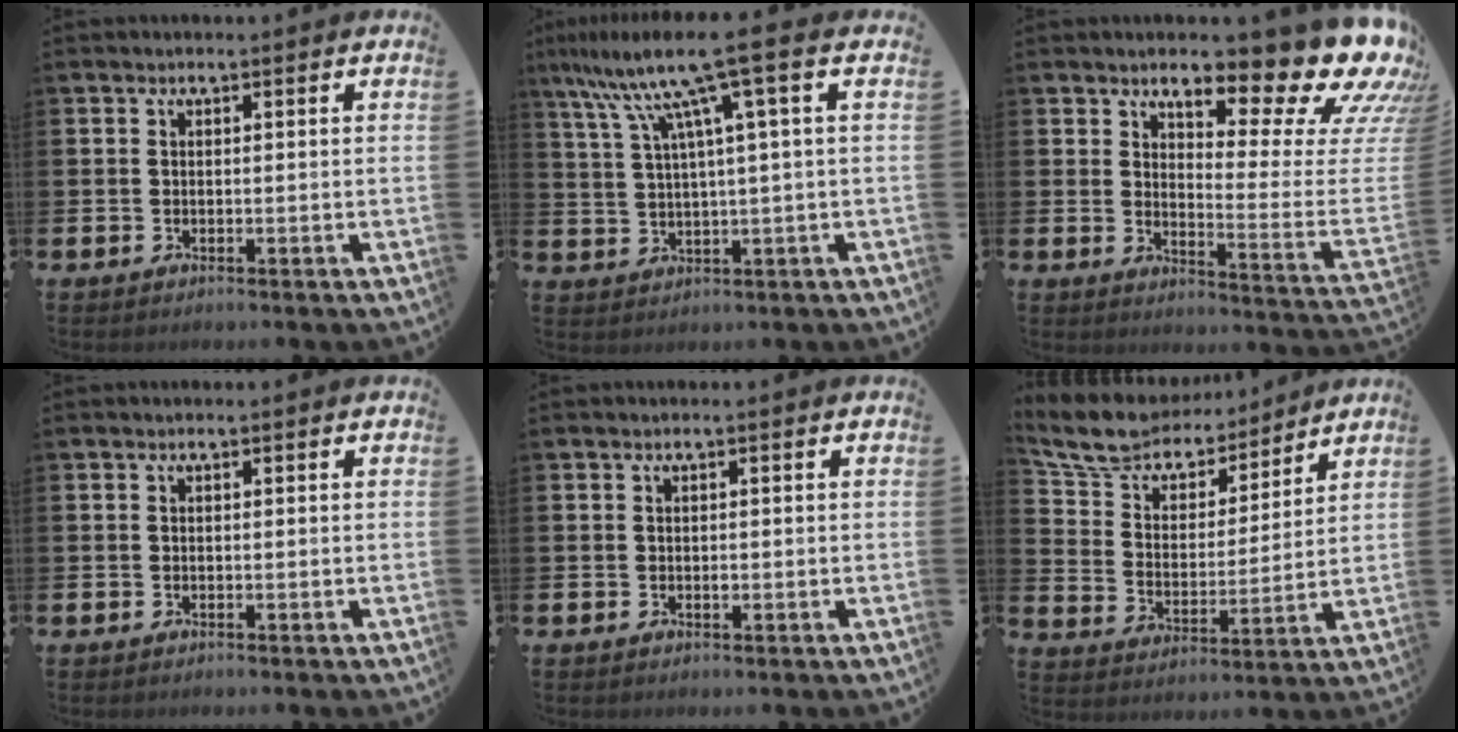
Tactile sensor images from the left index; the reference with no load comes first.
{"total": 10.6, "force": [5.6, 0.3, 9.0], "torque": [-0.207, -0.018, 0.086]}
{"total": 13.0, "force": [10.3, 3.6, 6.9], "torque": [-0.098, -0.098, 0.163]}
{"total": 0.0}
{"total": 0.7, "force": [0.0, 0.4, 0.5], "torque": [-0.004, -0.002, -0.002]}
{"total": 9.3, "force": [8.6, 3.3, 1.8], "torque": [-0.081, -0.057, 0.154]}